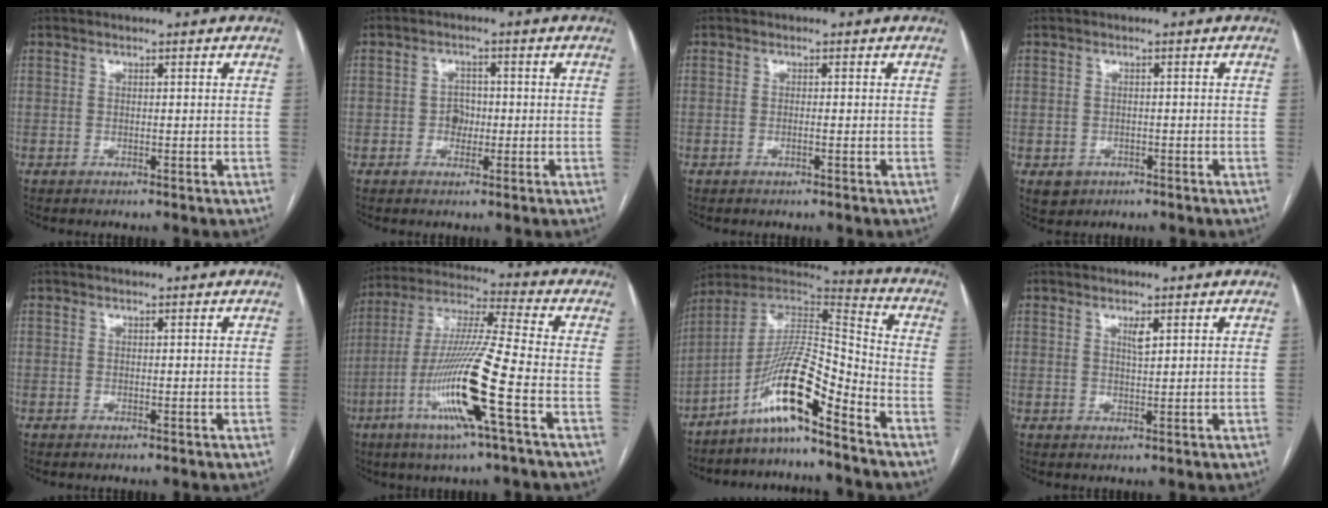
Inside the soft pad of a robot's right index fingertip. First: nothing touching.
{"total": 2.4, "force": [-0.5, 1.9, 1.4], "torque": [-0.015, 0.007, -0.008]}
{"total": 0.6, "force": [-0.2, -0.3, 0.5], "torque": [-0.010, 0.000, -0.004]}
{"total": 2.8, "force": [-1.3, 2.4, 0.6], "torque": [-0.003, 0.005, -0.012]}
{"total": 0.0}
{"total": 16.1, "force": [-5.8, -1.0, 15.0], "torque": [-0.305, -0.015, -0.116]}
{"total": 13.3, "force": [-8.7, 0.7, 10.0], "torque": [-0.191, 0.015, -0.162]}
{"total": 1.6, "force": [0.8, 0.1, 1.4], "torque": [-0.026, -0.004, 0.015]}